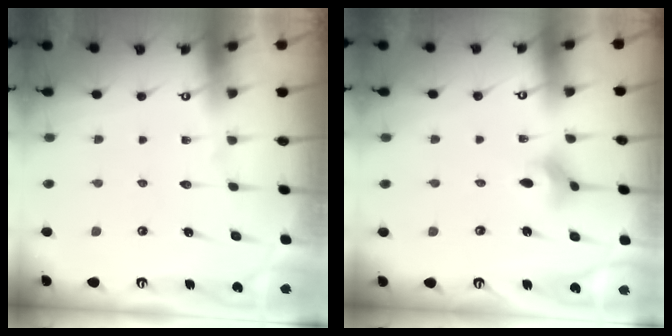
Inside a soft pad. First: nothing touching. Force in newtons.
{"total": 2.7, "press": 2.6, "slide": 0.5}